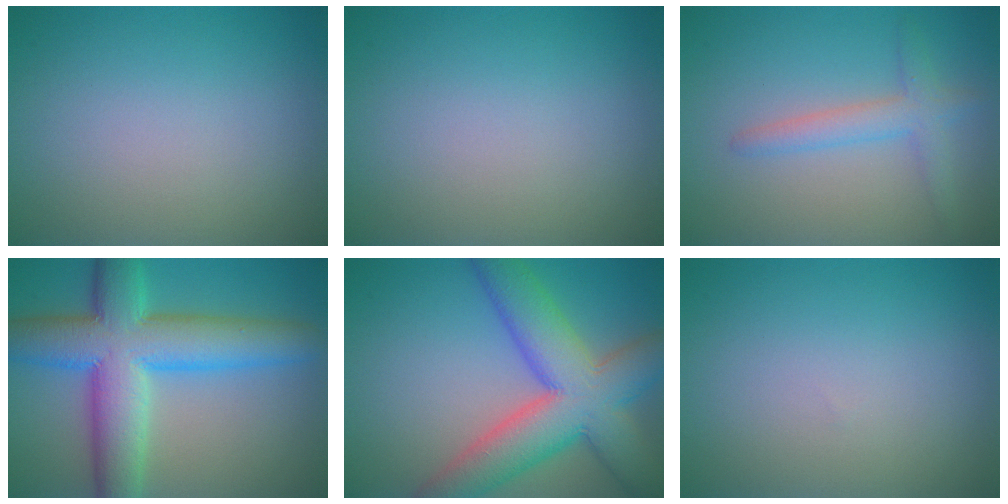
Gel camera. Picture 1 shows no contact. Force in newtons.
{"total": 0.0}
{"total": 2.7, "press": 2.6, "slide": 0.1}
{"total": 10.5, "press": 10.5, "slide": 0.2}
{"total": 10.2, "press": 10.2, "slide": 0.5}
{"total": 0.0}